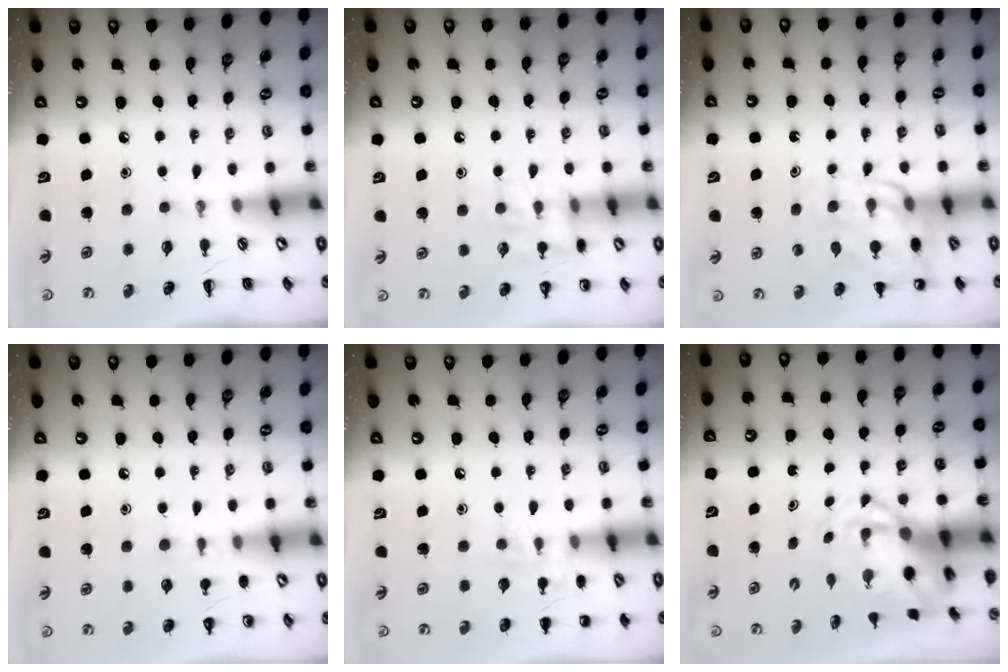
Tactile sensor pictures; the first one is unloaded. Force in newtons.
{"total": 11.5, "press": 11.4, "slide": 0.6}
{"total": 12.1, "press": 11.7, "slide": 2.8}
{"total": 7.1, "press": 6.8, "slide": 2.2}
{"total": 7.7, "press": 7.4, "slide": 1.9}
{"total": 4.5, "press": 4.4, "slide": 1.1}